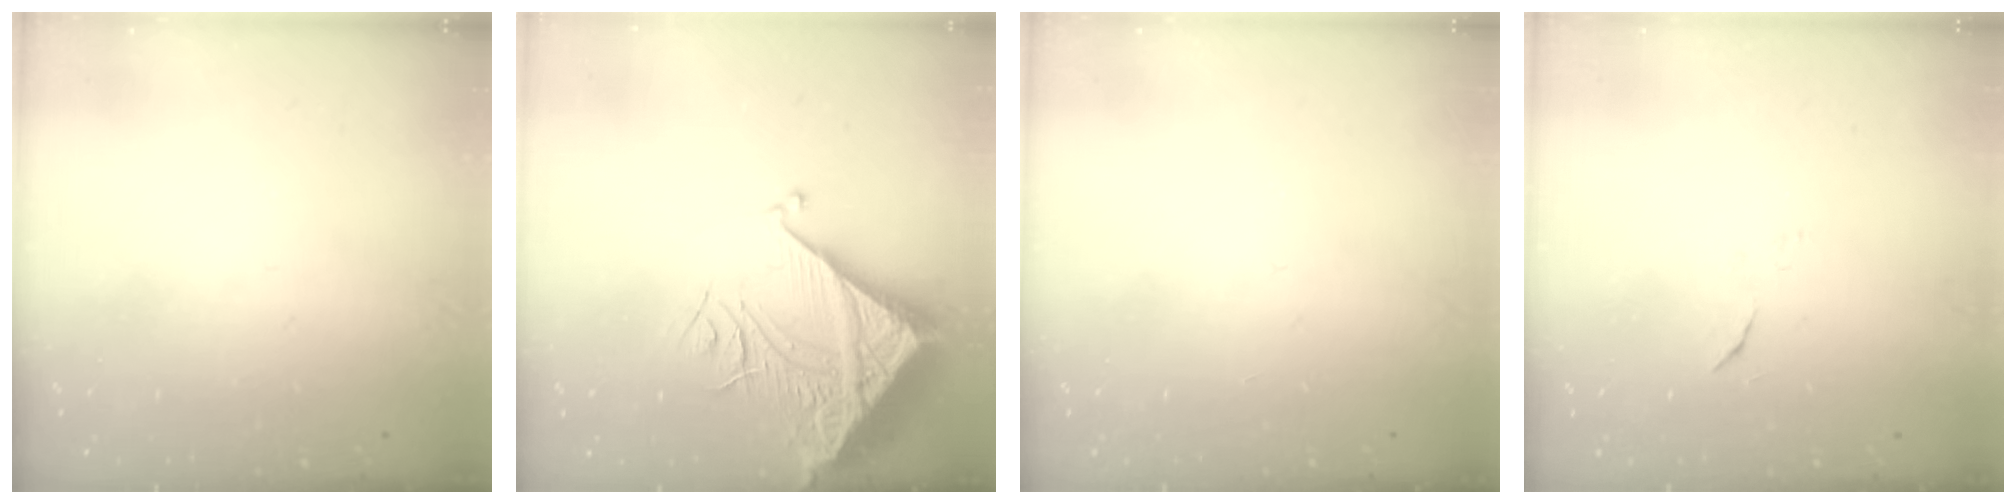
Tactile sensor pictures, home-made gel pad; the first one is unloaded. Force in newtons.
{"total": 9.4, "press": 9.3, "slide": 1.0}
{"total": 0.0}
{"total": 4.1, "press": 4.1, "slide": 0.3}